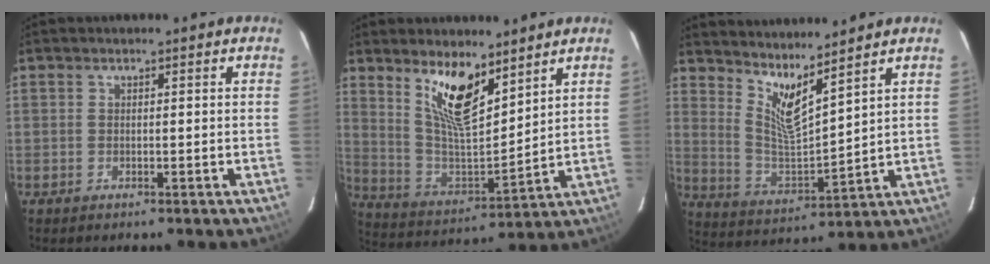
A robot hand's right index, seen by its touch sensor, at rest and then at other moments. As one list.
[{"total": 12.7, "force": [8.3, 4.0, 8.7], "torque": [-0.164, -0.008, 0.168]}, {"total": 9.4, "force": [7.3, 0.9, 5.8], "torque": [-0.104, -0.023, 0.143]}]